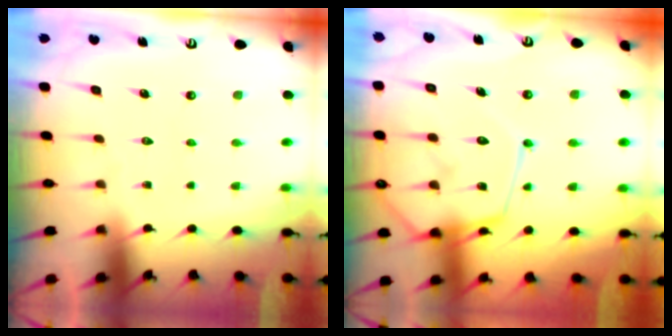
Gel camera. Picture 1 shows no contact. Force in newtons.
{"total": 14.6, "press": 14.6, "slide": 1.3}